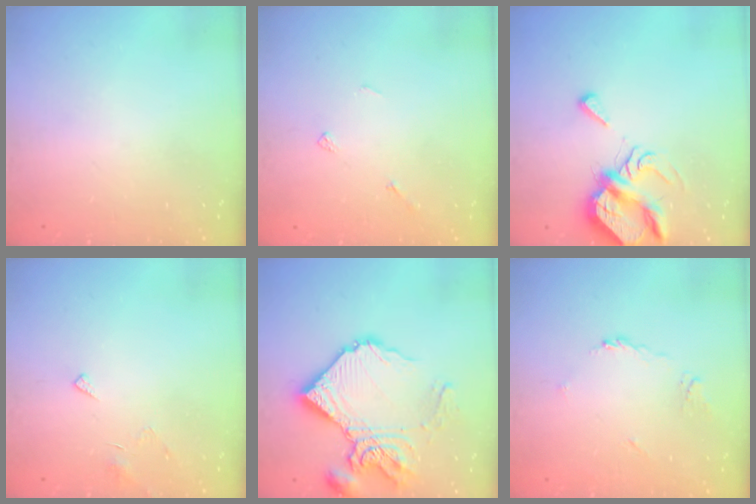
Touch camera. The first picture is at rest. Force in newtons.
{"total": 4.0, "press": 4.0, "slide": 0.3}
{"total": 7.2, "press": 7.1, "slide": 0.7}
{"total": 4.2, "press": 4.2, "slide": 0.3}
{"total": 18.7, "press": 18.5, "slide": 2.2}
{"total": 3.6, "press": 3.5, "slide": 0.5}